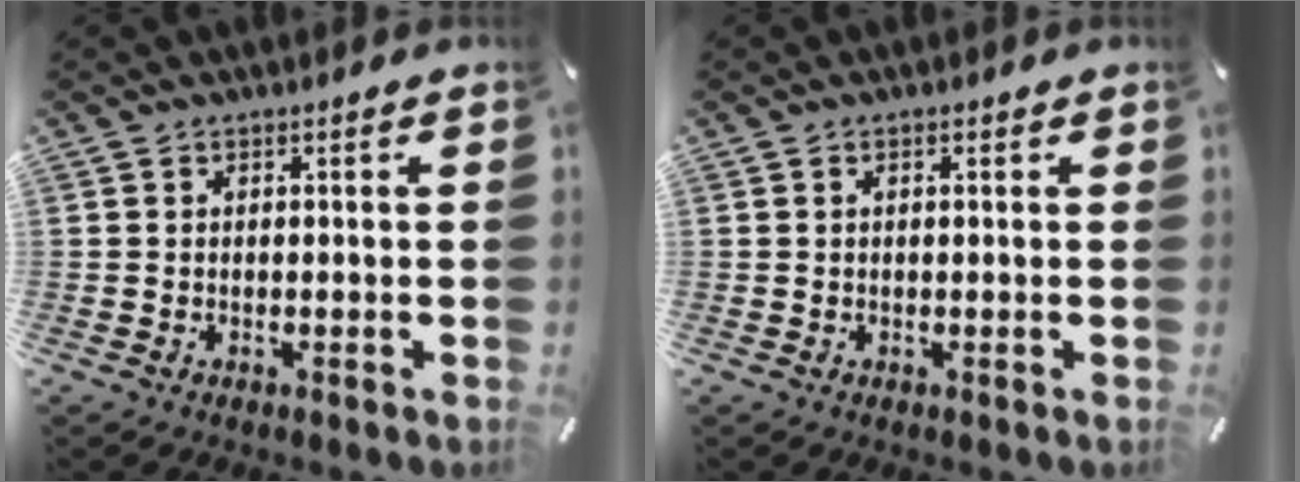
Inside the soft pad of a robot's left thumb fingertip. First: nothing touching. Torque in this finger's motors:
{"motor_torque": [0.16, -0.34, -0.01, 0.00, 0.04]}